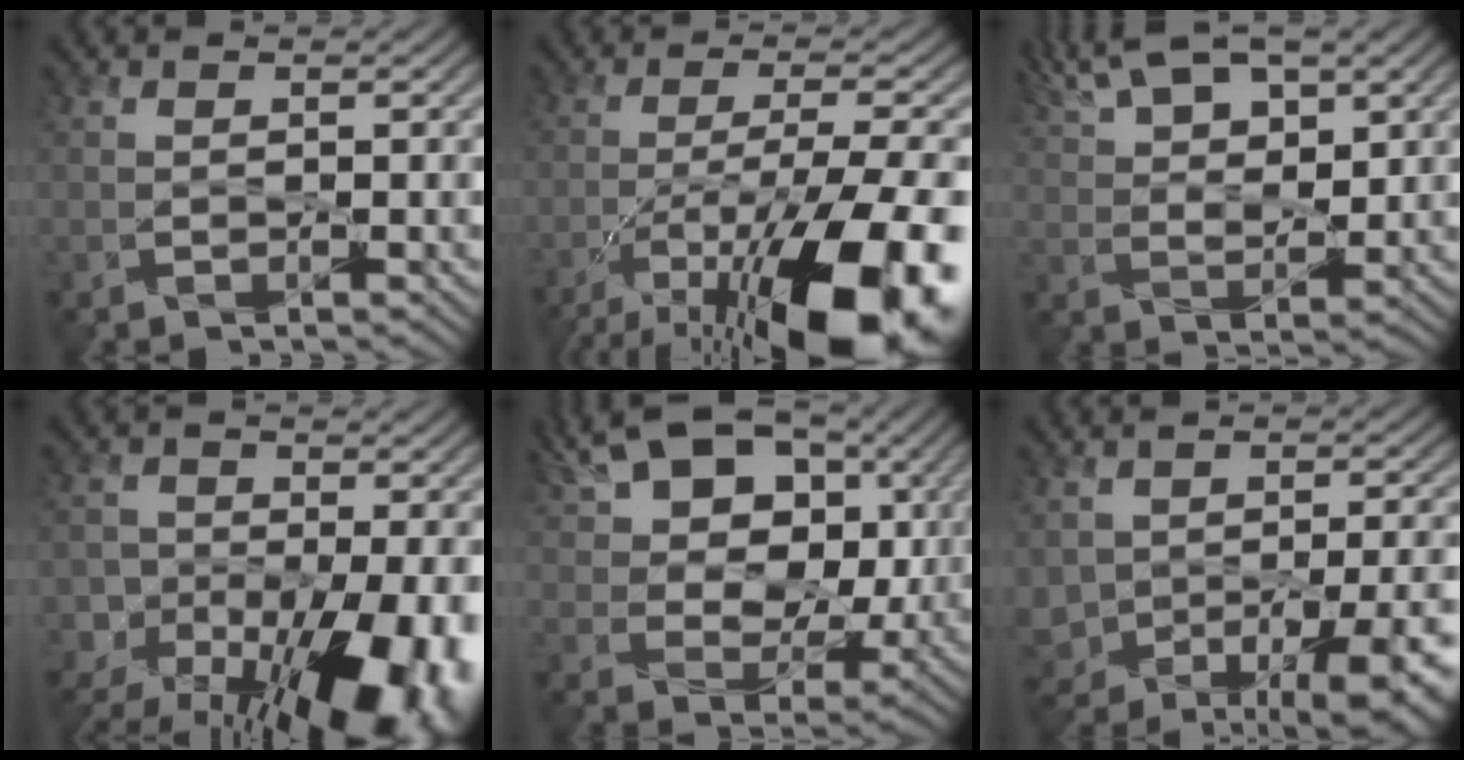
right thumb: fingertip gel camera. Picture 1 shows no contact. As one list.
[{"total": 16.8, "force": [-9.8, 5.0, 12.7], "torque": [-0.216, -0.015, -0.157]}, {"total": 11.7, "force": [7.1, 4.8, 8.0], "torque": [-0.177, 0.021, 0.121]}, {"total": 19.8, "force": [-9.5, 12.1, 12.4], "torque": [-0.205, -0.043, -0.111]}, {"total": 14.9, "force": [5.3, 9.7, 9.9], "torque": [-0.198, 0.008, 0.094]}, {"total": 13.8, "force": [-5.6, 8.6, 9.3], "torque": [-0.161, -0.029, -0.053]}]